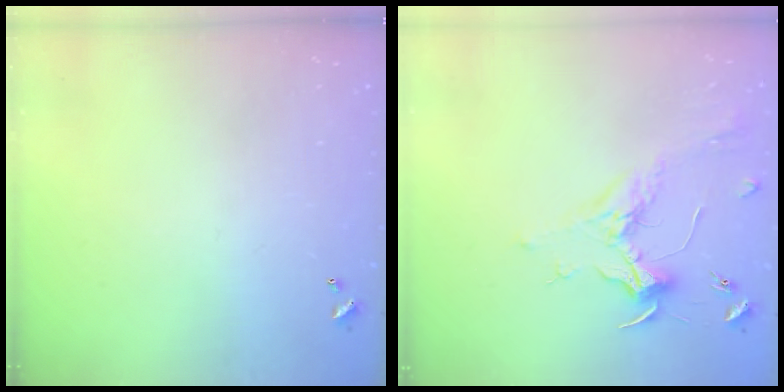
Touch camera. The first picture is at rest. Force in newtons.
{"total": 2.0, "press": 1.9, "slide": 0.7}